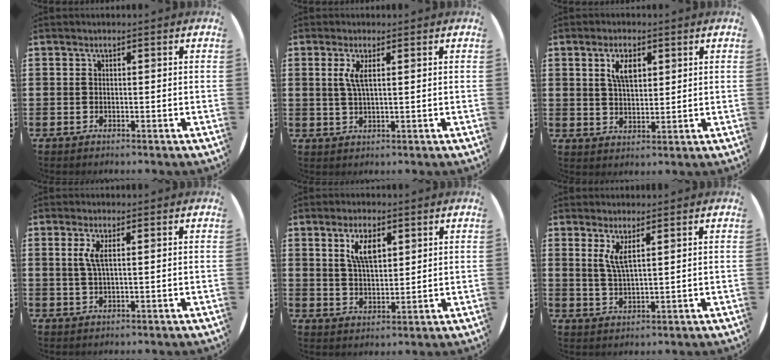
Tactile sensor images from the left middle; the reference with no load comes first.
{"total": 2.4, "force": [0.9, 0.4, 2.2], "torque": [-0.047, 0.003, 0.015]}
{"total": 4.3, "force": [2.3, 2.0, 3.1], "torque": [-0.051, 0.003, 0.036]}
{"total": 2.3, "force": [0.9, 0.3, 2.2], "torque": [-0.044, 0.003, 0.013]}
{"total": 5.4, "force": [2.9, 2.2, 3.9], "torque": [-0.068, 0.003, 0.047]}
{"total": 3.4, "force": [2.2, 0.5, 2.6], "torque": [-0.055, 0.002, 0.037]}